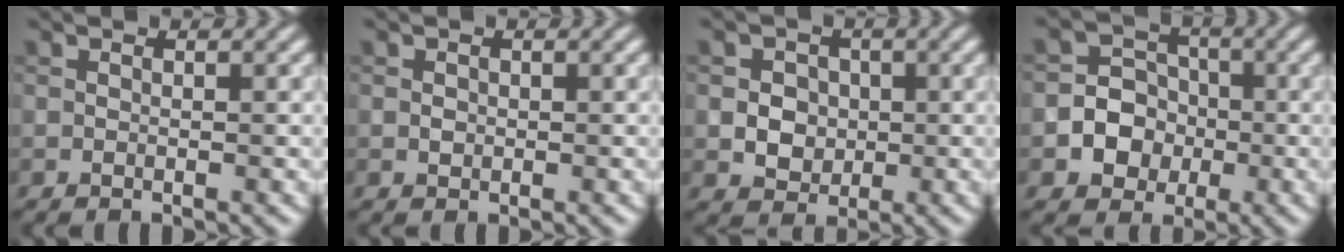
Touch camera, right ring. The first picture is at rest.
{"total": 0.7, "force": [0.0, 0.6, 0.3], "torque": [-0.003, -0.002, -0.001]}
{"total": 3.8, "force": [0.1, 3.3, 1.8], "torque": [-0.014, 0.009, -0.009]}
{"total": 5.5, "force": [-1.3, 5.1, 1.5], "torque": [-0.005, 0.021, -0.042]}